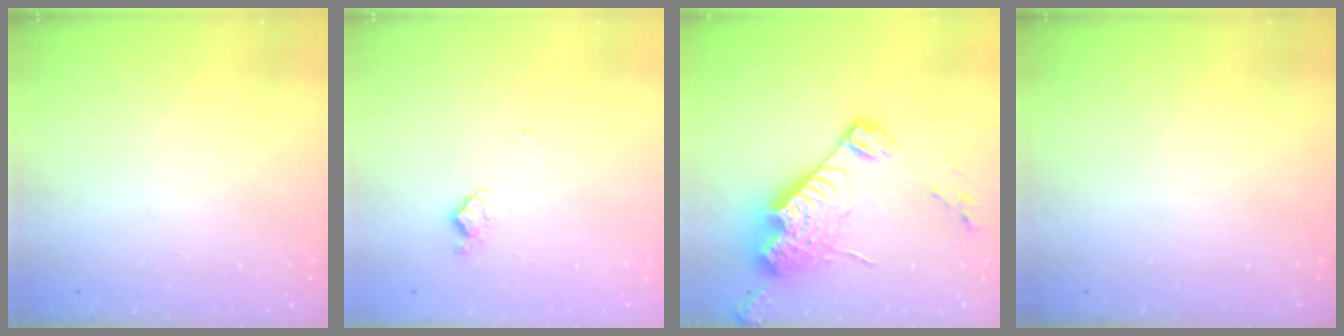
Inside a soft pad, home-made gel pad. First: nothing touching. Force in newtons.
{"total": 6.7, "press": 6.6, "slide": 0.8}
{"total": 18.1, "press": 18.0, "slide": 1.8}
{"total": 0.0}